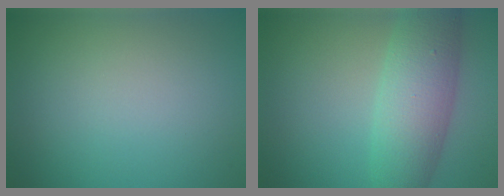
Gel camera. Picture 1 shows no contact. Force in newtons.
{"total": 6.8, "press": 6.8, "slide": 0.2}